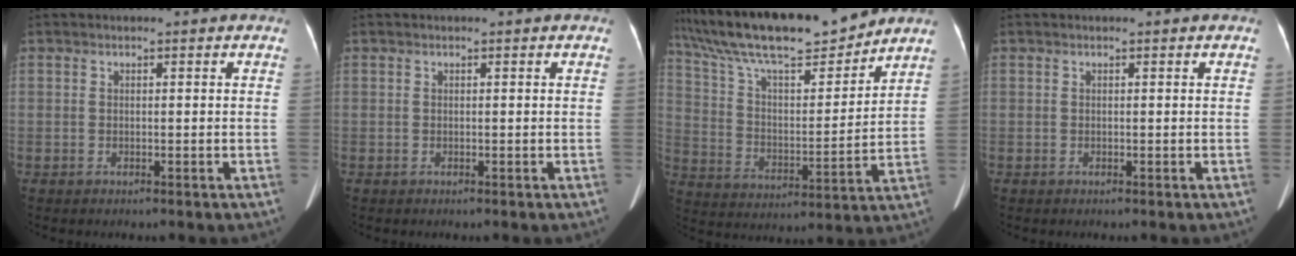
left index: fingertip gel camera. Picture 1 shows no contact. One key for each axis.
{"total": 0.0}
{"total": 19.8, "fx": 16.9, "fy": 2.5, "fz": 9.9, "tx": -0.191, "ty": 0.009, "tz": 0.293}
{"total": 0.0}